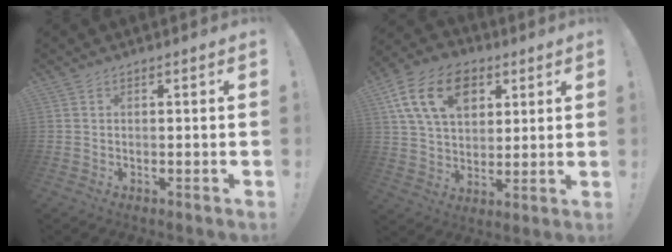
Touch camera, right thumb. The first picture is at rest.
{"total": 17.9, "force": [7.3, 12.2, 10.9], "torque": [-0.178, -0.021, 0.135]}